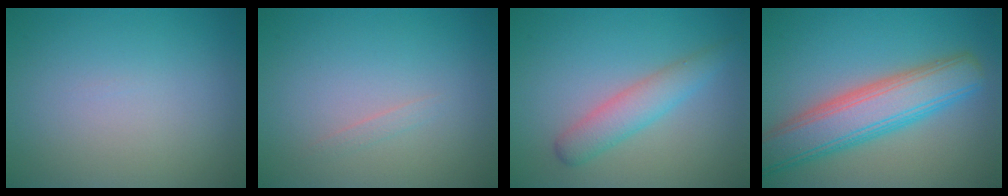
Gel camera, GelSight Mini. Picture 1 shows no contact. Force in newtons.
{"total": 0.6, "press": 0.6, "slide": 0.0}
{"total": 3.1, "press": 3.1, "slide": 0.0}
{"total": 7.3, "press": 7.3, "slide": 0.4}